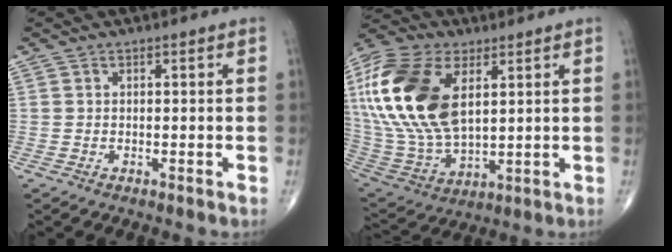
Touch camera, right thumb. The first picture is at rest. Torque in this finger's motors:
{"motor_torque": [0.65, 3.48, 2.14, 0.63, 0.74]}